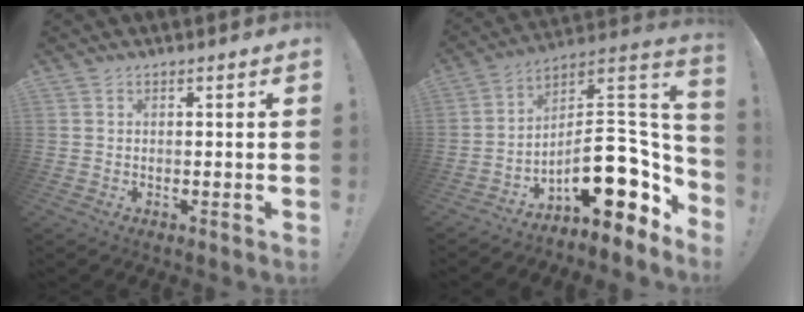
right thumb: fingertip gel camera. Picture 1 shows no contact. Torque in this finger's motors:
{"motor_torque": [2.62, 1.36, 1.13, -1.64, 0.24]}